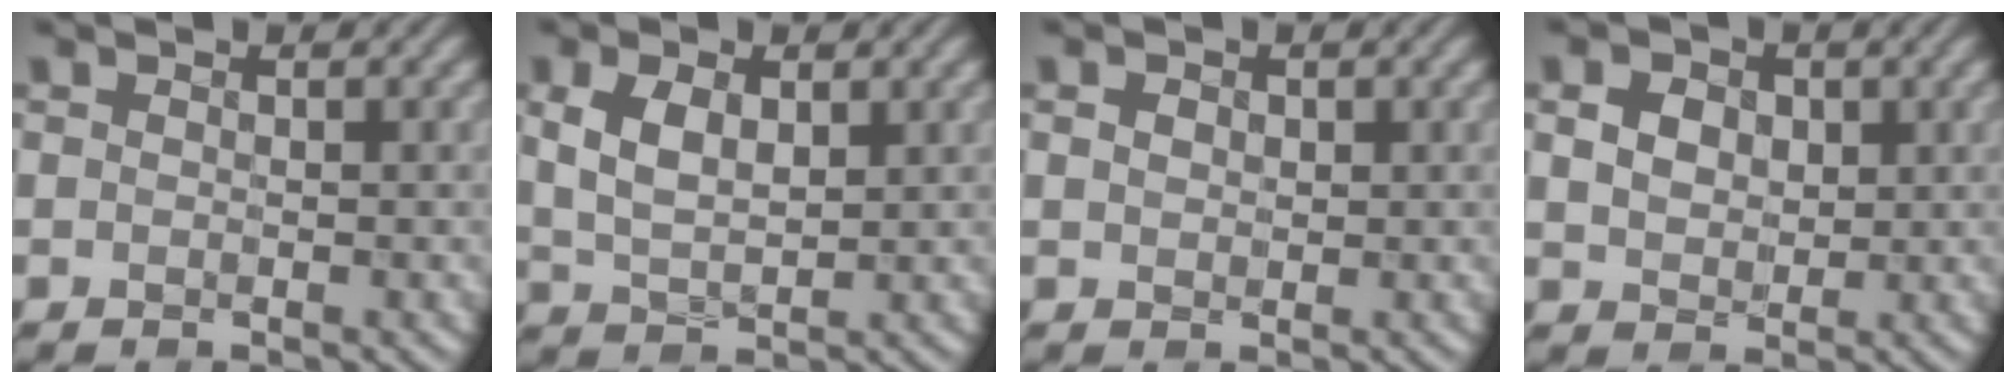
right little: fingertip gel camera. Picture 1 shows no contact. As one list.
[{"total": 3.2, "force": [0.6, 1.8, 2.6], "torque": [-0.066, -0.001, 0.021]}, {"total": 0.8, "force": [0.1, 0.8, 0.4], "torque": [-0.013, 0.002, 0.007]}, {"total": 3.0, "force": [0.6, 2.4, 1.7], "torque": [-0.039, 0.003, 0.005]}]